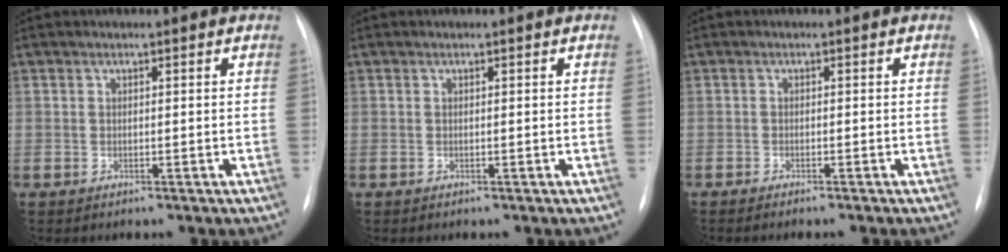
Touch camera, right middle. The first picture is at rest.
{"total": 0.0}
{"total": 2.8, "force": [-2.4, -0.3, 1.5], "torque": [-0.015, 0.000, -0.029]}